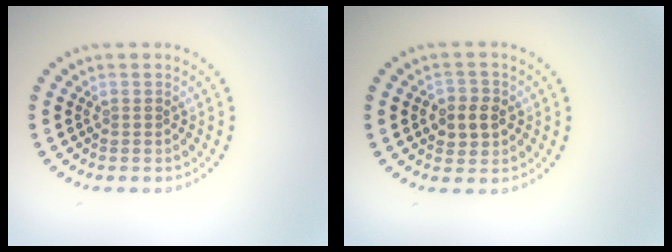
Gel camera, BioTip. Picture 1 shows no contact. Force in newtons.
{"total": 2.6, "press": 2.6, "slide": 0.3}